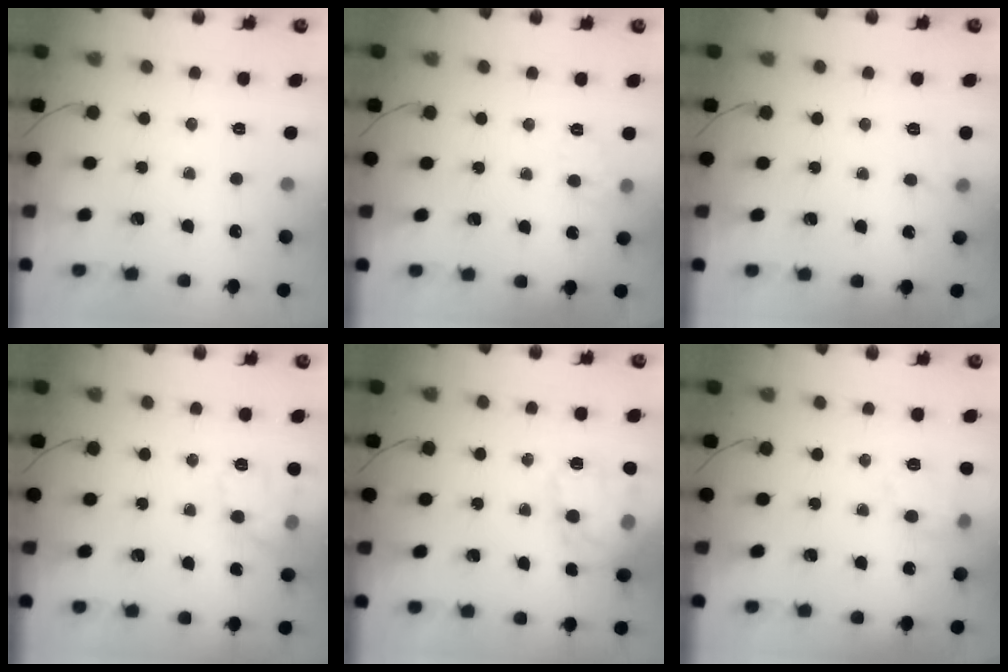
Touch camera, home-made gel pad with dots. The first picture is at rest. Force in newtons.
{"total": 4.4, "press": 4.1, "slide": 1.6}
{"total": 6.8, "press": 6.6, "slide": 1.6}
{"total": 11.3, "press": 11.3, "slide": 0.3}
{"total": 16.7, "press": 16.6, "slide": 1.2}
{"total": 9.8, "press": 9.7, "slide": 1.4}